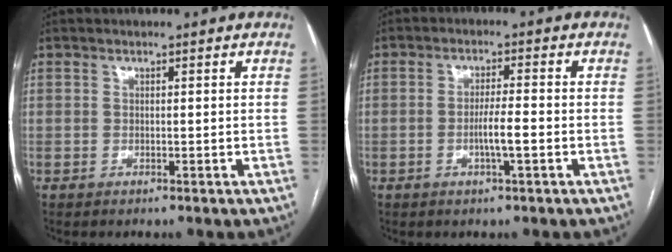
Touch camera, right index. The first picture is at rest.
{"total": 3.8, "force": [-1.1, 0.1, 3.7], "torque": [-0.066, -0.002, -0.019]}